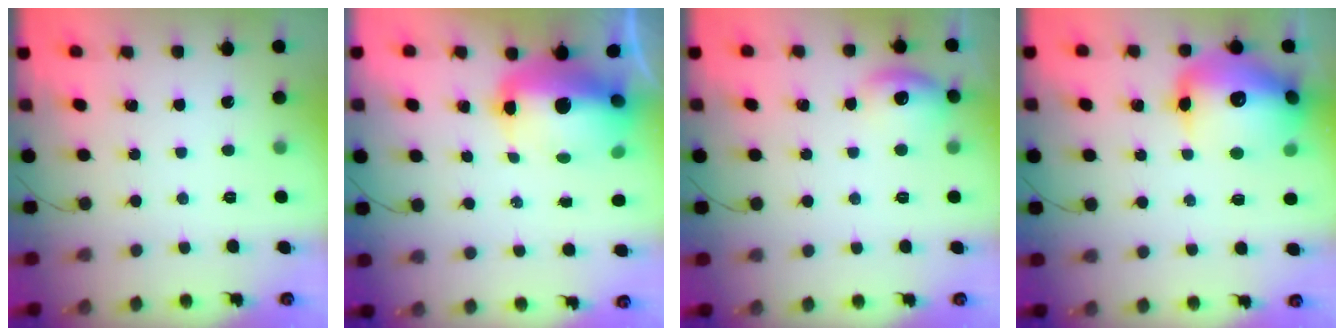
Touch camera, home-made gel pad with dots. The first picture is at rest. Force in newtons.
{"total": 15.6, "press": 14.8, "slide": 4.9}
{"total": 9.1, "press": 9.0, "slide": 1.3}
{"total": 19.8, "press": 19.5, "slide": 3.6}